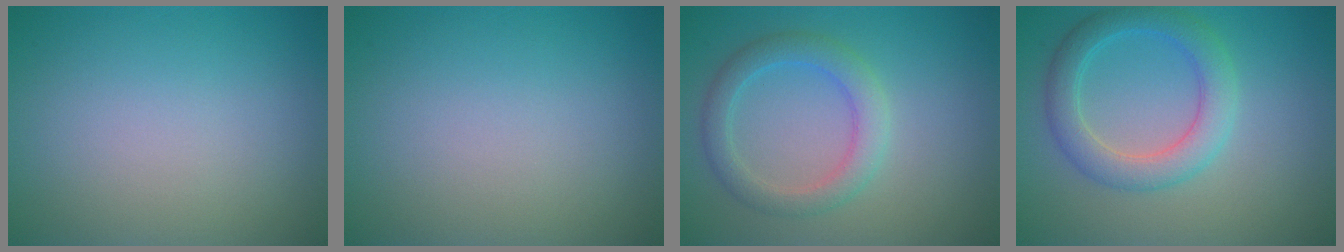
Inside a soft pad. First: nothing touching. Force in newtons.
{"total": 0.0}
{"total": 3.1, "press": 3.1, "slide": 0.1}
{"total": 4.1, "press": 4.1, "slide": 0.3}